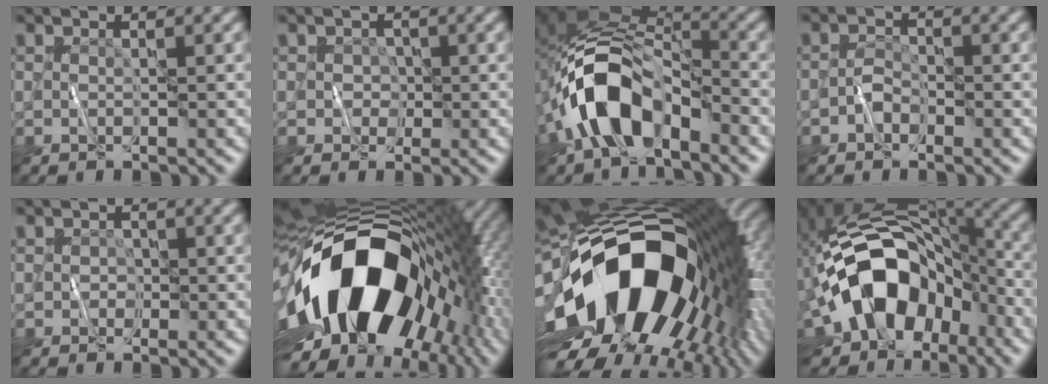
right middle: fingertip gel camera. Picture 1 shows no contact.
{"total": 1.2, "force": [0.0, 1.2, 0.1], "torque": [0.016, 0.006, -0.006]}
{"total": 9.0, "force": [-4.1, 5.3, 6.0], "torque": [-0.107, 0.001, -0.075]}
{"total": 1.2, "force": [-0.7, 0.8, 0.5], "torque": [-0.008, 0.007, -0.018]}
{"total": 0.7, "force": [-0.1, 0.6, 0.1], "torque": [0.004, 0.002, -0.003]}
{"total": 19.0, "force": [-1.8, 11.3, 15.2], "torque": [-0.282, -0.012, -0.037]}
{"total": 18.7, "force": [-2.6, 10.7, 15.1], "torque": [-0.287, -0.032, -0.043]}
{"total": 13.2, "force": [-4.6, 8.4, 9.0], "torque": [-0.138, 0.018, -0.093]}